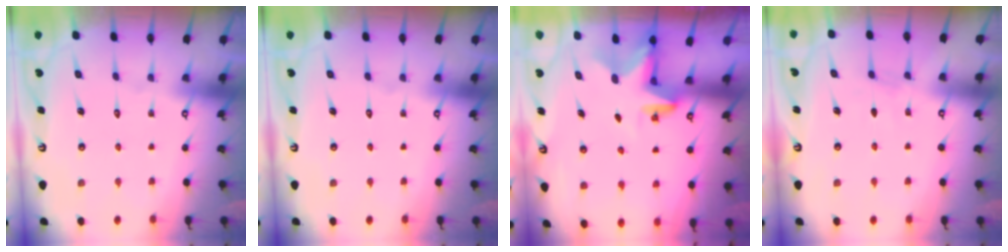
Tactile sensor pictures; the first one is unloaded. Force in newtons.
{"total": 0.0}
{"total": 2.8, "press": 2.8, "slide": 0.3}
{"total": 3.1, "press": 3.1, "slide": 0.5}